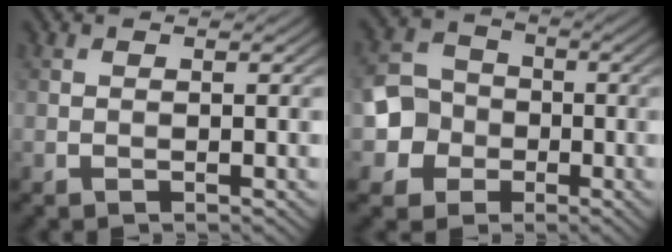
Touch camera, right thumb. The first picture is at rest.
{"total": 6.2, "force": [-1.7, 5.5, 2.1], "torque": [-0.046, -0.004, -0.053]}